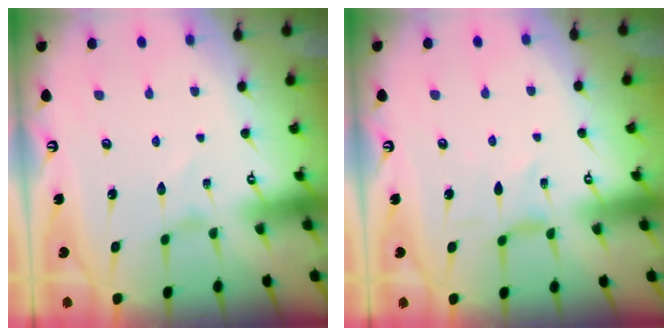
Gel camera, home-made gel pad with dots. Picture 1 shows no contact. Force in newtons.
{"total": 0.0}